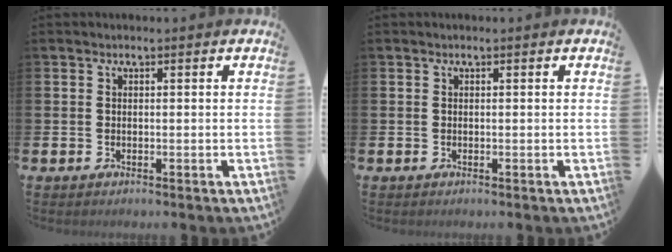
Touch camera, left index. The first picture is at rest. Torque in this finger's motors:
{"motor_torque": [0.00, 0.00, 0.00, 0.01]}